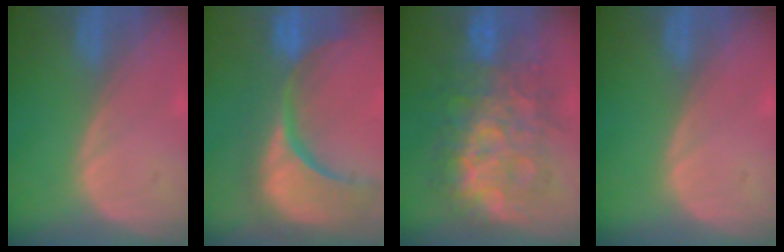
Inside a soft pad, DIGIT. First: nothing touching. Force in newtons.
{"total": 15.3, "press": 12.1, "slide": 9.5}
{"total": 11.8, "press": 11.8, "slide": 1.2}
{"total": 0.0}